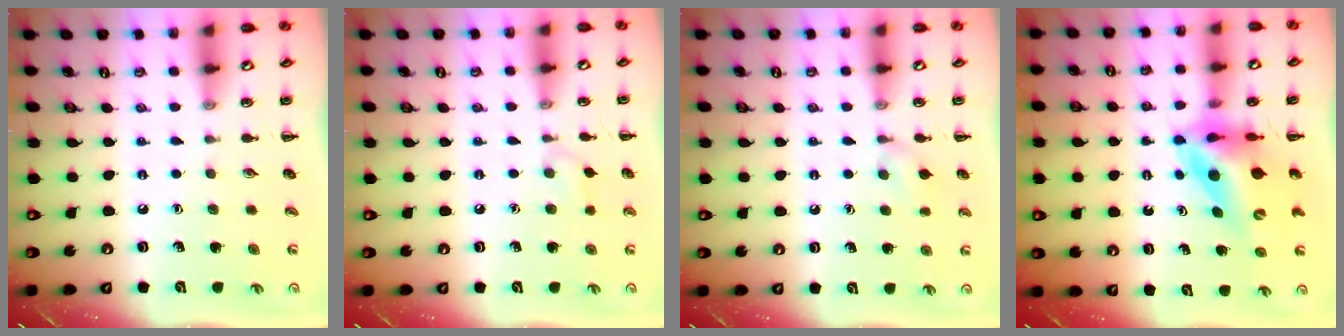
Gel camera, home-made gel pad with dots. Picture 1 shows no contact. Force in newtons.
{"total": 5.2, "press": 4.8, "slide": 2.0}
{"total": 7.0, "press": 6.6, "slide": 2.1}
{"total": 10.4, "press": 9.9, "slide": 3.1}